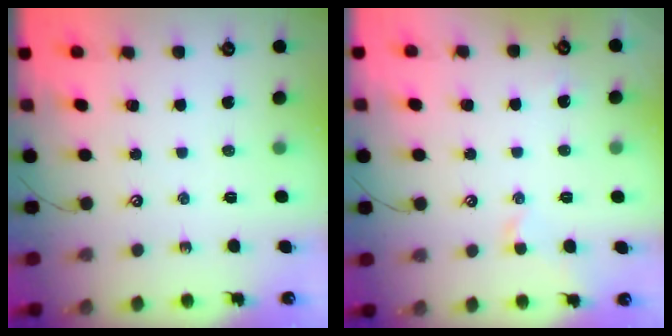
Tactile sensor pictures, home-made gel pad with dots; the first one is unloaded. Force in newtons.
{"total": 0.9, "press": 0.7, "slide": 0.6}